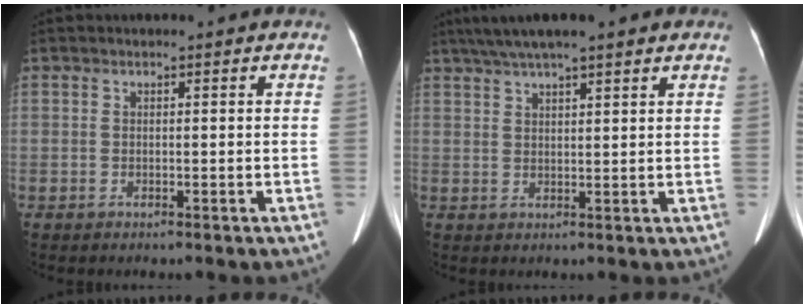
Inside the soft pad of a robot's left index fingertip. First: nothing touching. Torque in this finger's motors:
{"motor_torque": [0.94, -1.19, 0.60, 0.21]}